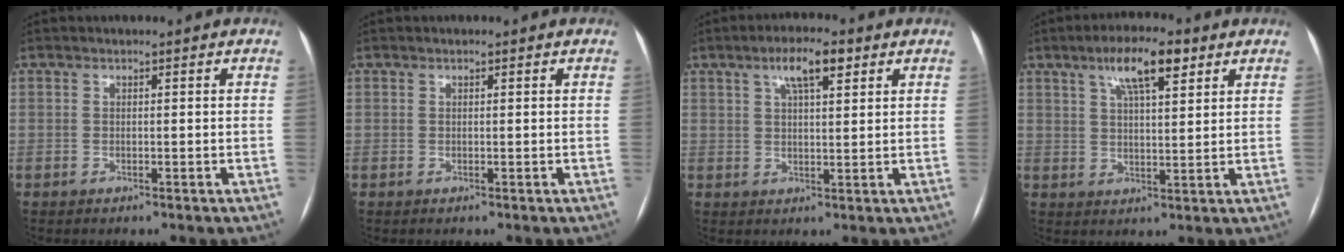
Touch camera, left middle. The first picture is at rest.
{"total": 0.0}
{"total": 6.1, "force": [3.3, 1.5, 4.9], "torque": [-0.092, 0.012, 0.054]}
{"total": 8.4, "force": [4.7, 2.1, 6.6], "torque": [-0.122, 0.015, 0.080]}